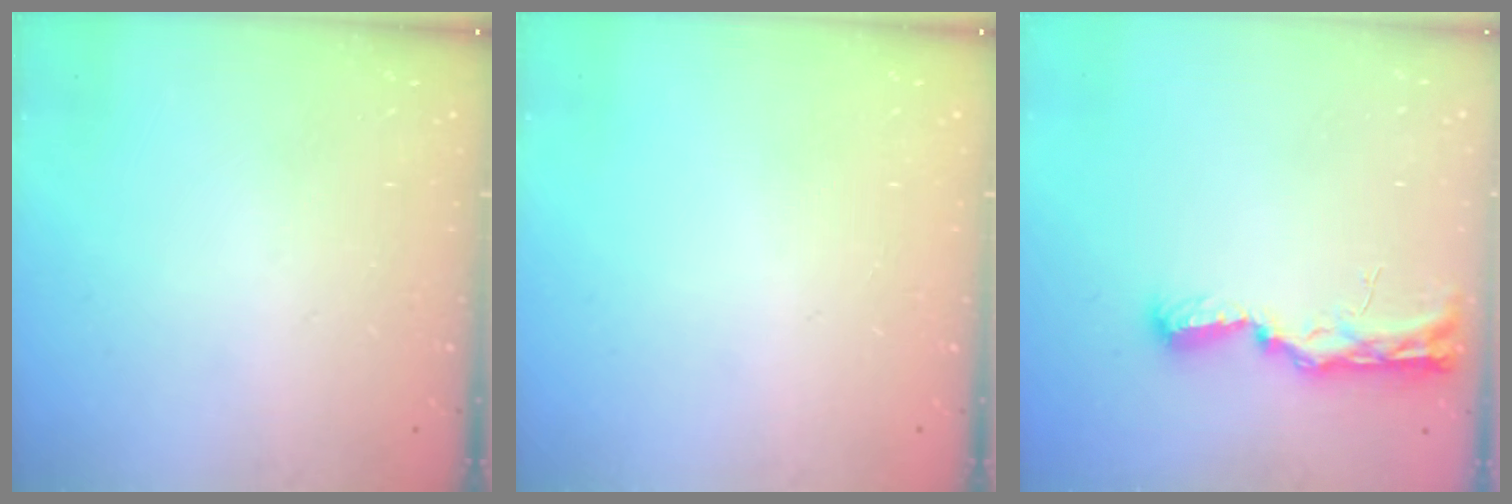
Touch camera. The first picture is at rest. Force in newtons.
{"total": 0.0}
{"total": 8.8, "press": 8.7, "slide": 0.9}